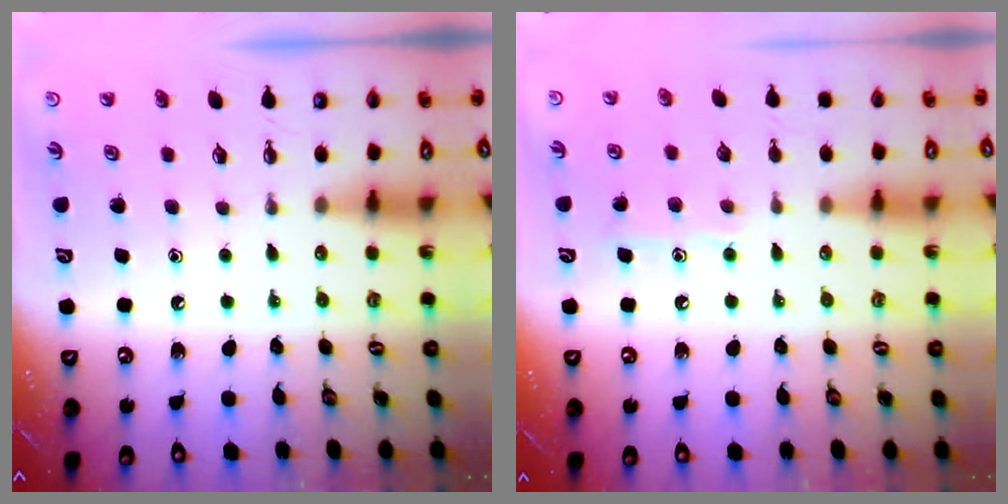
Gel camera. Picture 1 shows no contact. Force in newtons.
{"total": 7.6, "press": 7.6, "slide": 0.5}